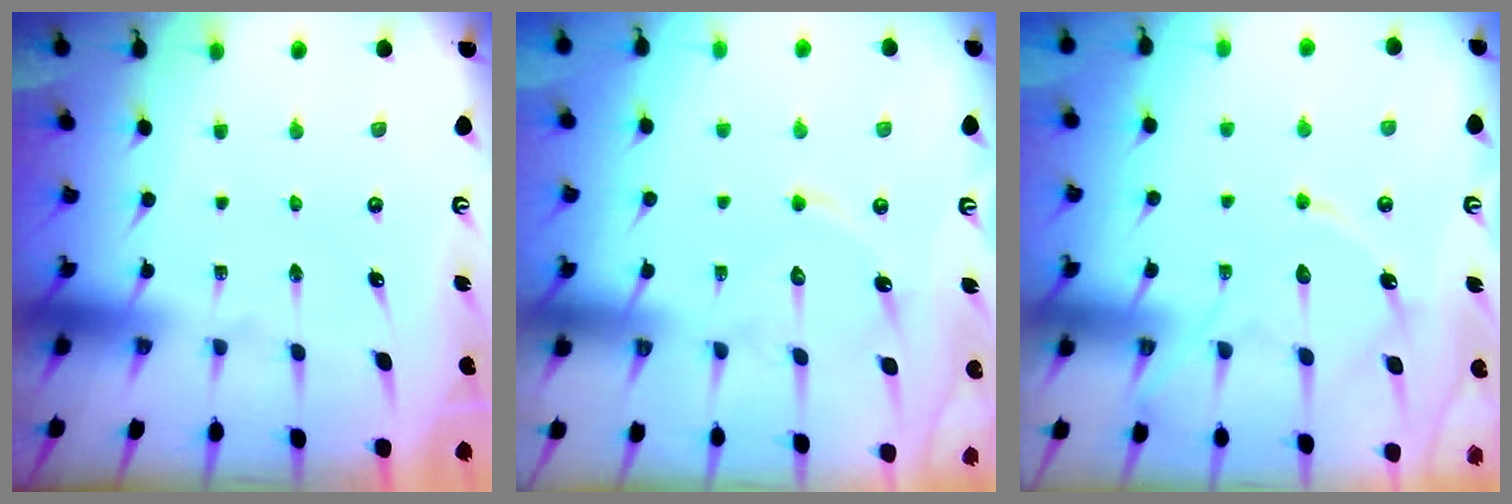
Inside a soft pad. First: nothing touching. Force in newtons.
{"total": 9.9, "press": 9.8, "slide": 0.5}
{"total": 12.9, "press": 12.8, "slide": 1.2}